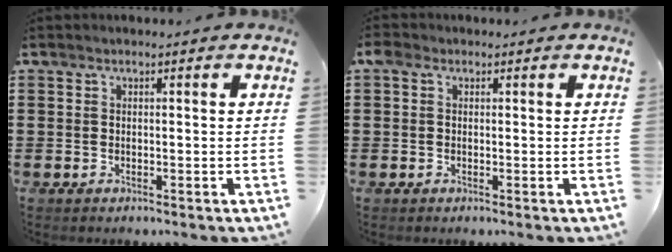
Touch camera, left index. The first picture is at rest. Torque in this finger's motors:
{"motor_torque": [2.14, 0.00, 0.02, 0.01]}